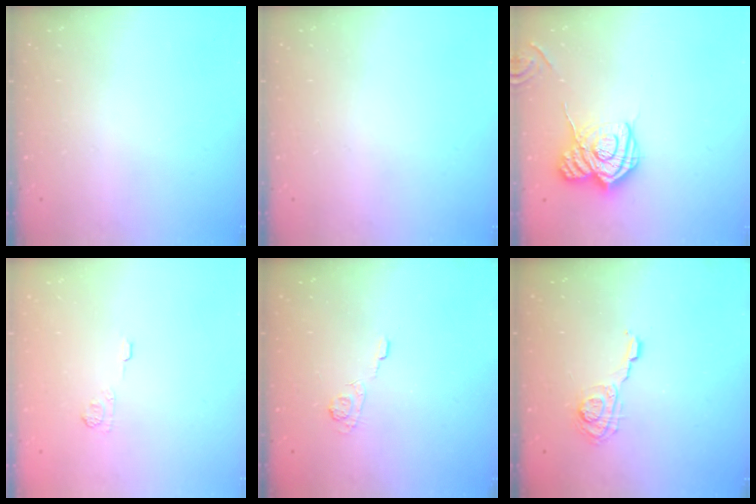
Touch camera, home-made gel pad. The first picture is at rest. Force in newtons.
{"total": 0.0}
{"total": 14.2, "press": 14.1, "slide": 1.0}
{"total": 6.1, "press": 5.9, "slide": 1.3}
{"total": 3.7, "press": 3.3, "slide": 1.6}
{"total": 6.4, "press": 6.4, "slide": 0.6}